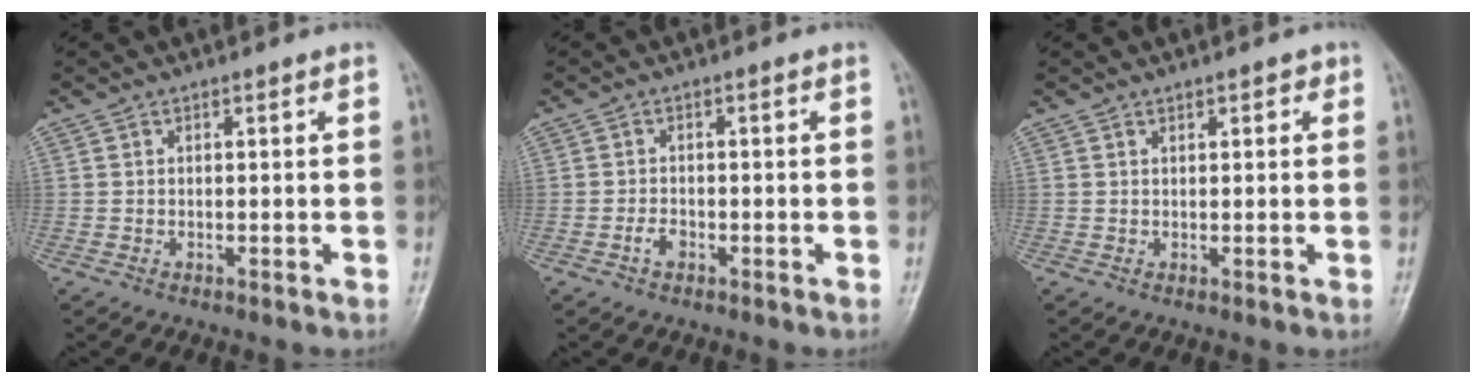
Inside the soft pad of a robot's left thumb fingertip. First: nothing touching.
{"total": 2.0, "force": [-1.0, 1.2, 1.2], "torque": [-0.024, 0.008, -0.020]}
{"total": 1.5, "force": [0.9, 0.8, 1.0], "torque": [-0.006, -0.001, 0.010]}